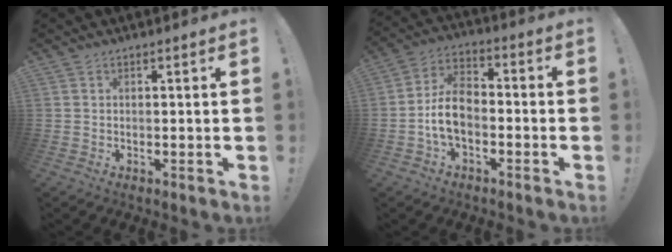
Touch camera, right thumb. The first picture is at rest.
{"total": 9.9, "force": [-2.8, 6.3, 7.0], "torque": [-0.139, 0.016, -0.050]}